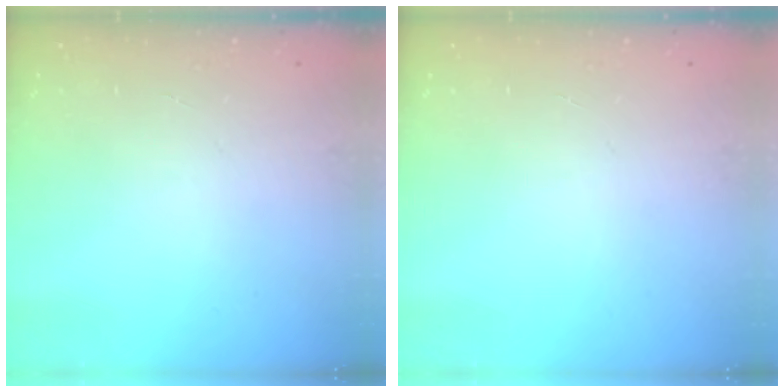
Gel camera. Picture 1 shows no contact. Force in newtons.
{"total": 0.0}